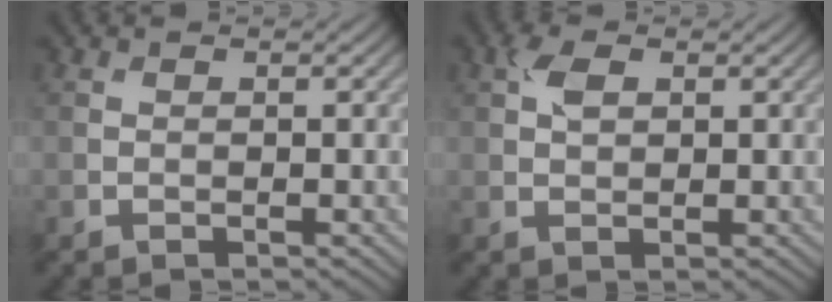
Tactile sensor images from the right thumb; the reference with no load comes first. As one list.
[{"total": 2.5, "force": [0.9, 1.4, 1.8], "torque": [-0.042, 0.004, 0.015]}]